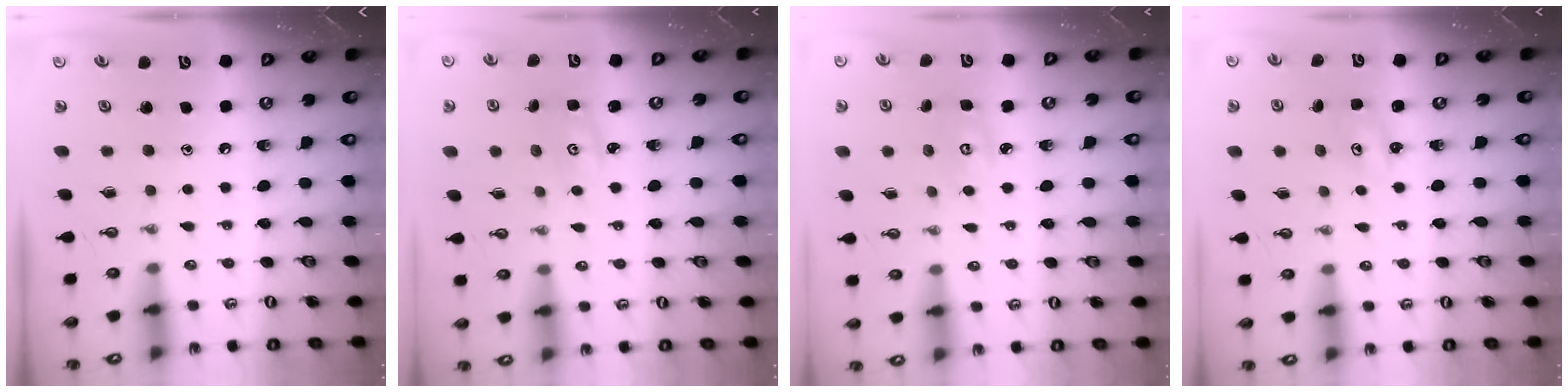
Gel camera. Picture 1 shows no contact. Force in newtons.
{"total": 2.3, "press": 2.3, "slide": 0.3}
{"total": 4.8, "press": 4.8, "slide": 0.4}
{"total": 1.7, "press": 1.7, "slide": 0.3}